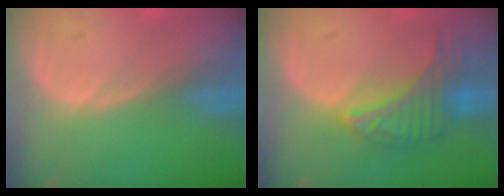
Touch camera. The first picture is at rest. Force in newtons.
{"total": 7.5, "press": 7.5, "slide": 0.1}